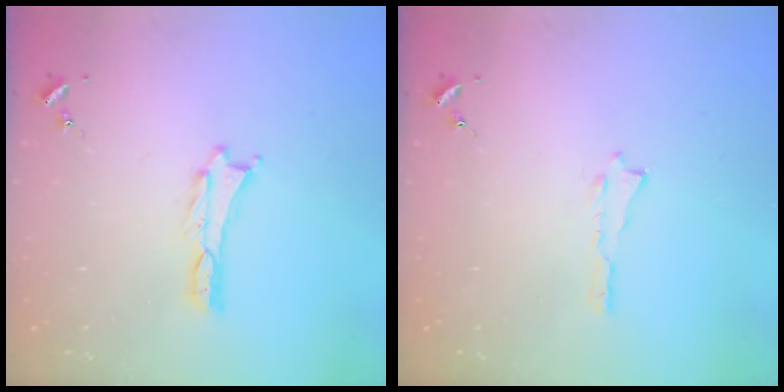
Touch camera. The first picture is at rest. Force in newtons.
{"total": 0.0}